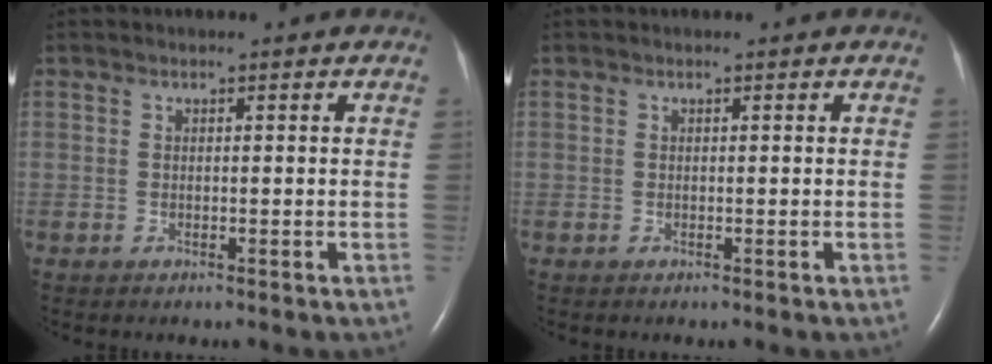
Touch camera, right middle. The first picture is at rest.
{"total": 0.0}